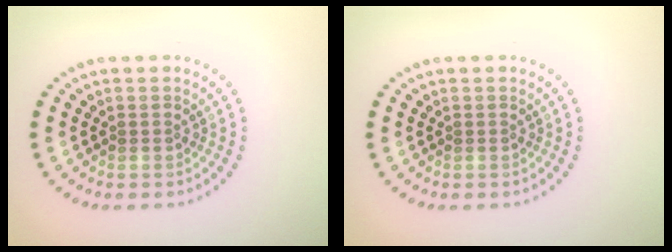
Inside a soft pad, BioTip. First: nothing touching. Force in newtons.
{"total": 0.0}